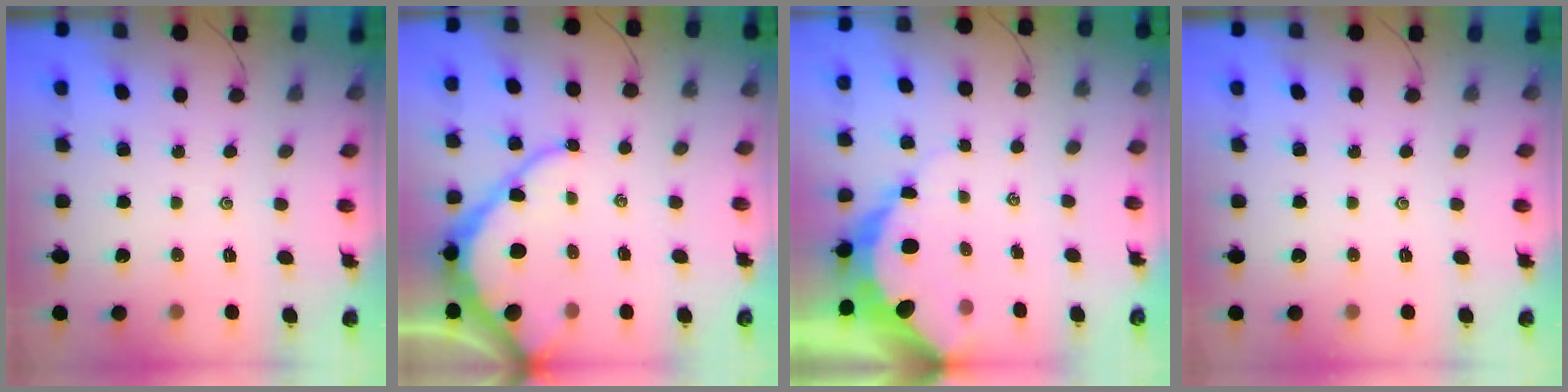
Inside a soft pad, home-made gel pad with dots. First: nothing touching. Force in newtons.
{"total": 10.2, "press": 10.1, "slide": 1.1}
{"total": 9.7, "press": 9.6, "slide": 1.1}
{"total": 0.0}